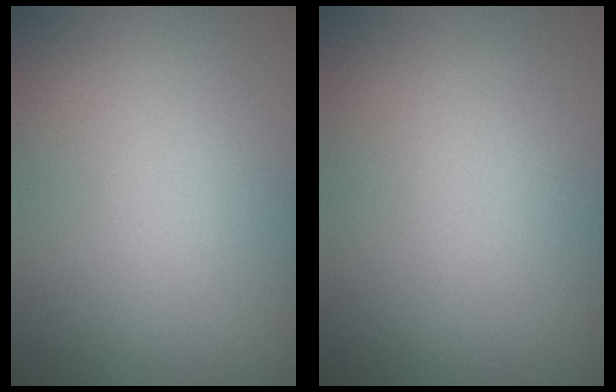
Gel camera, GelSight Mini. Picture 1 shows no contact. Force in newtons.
{"total": 0.0}